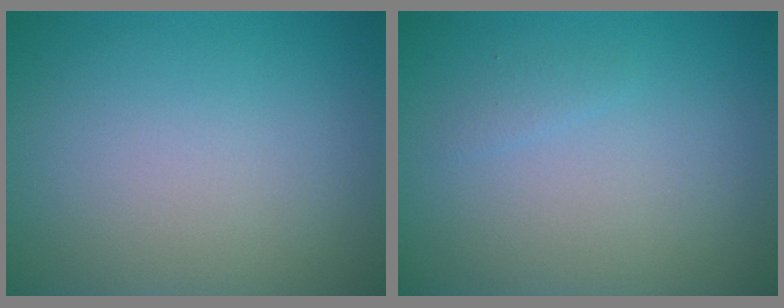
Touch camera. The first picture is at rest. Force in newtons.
{"total": 0.6, "press": 0.6, "slide": 0.0}